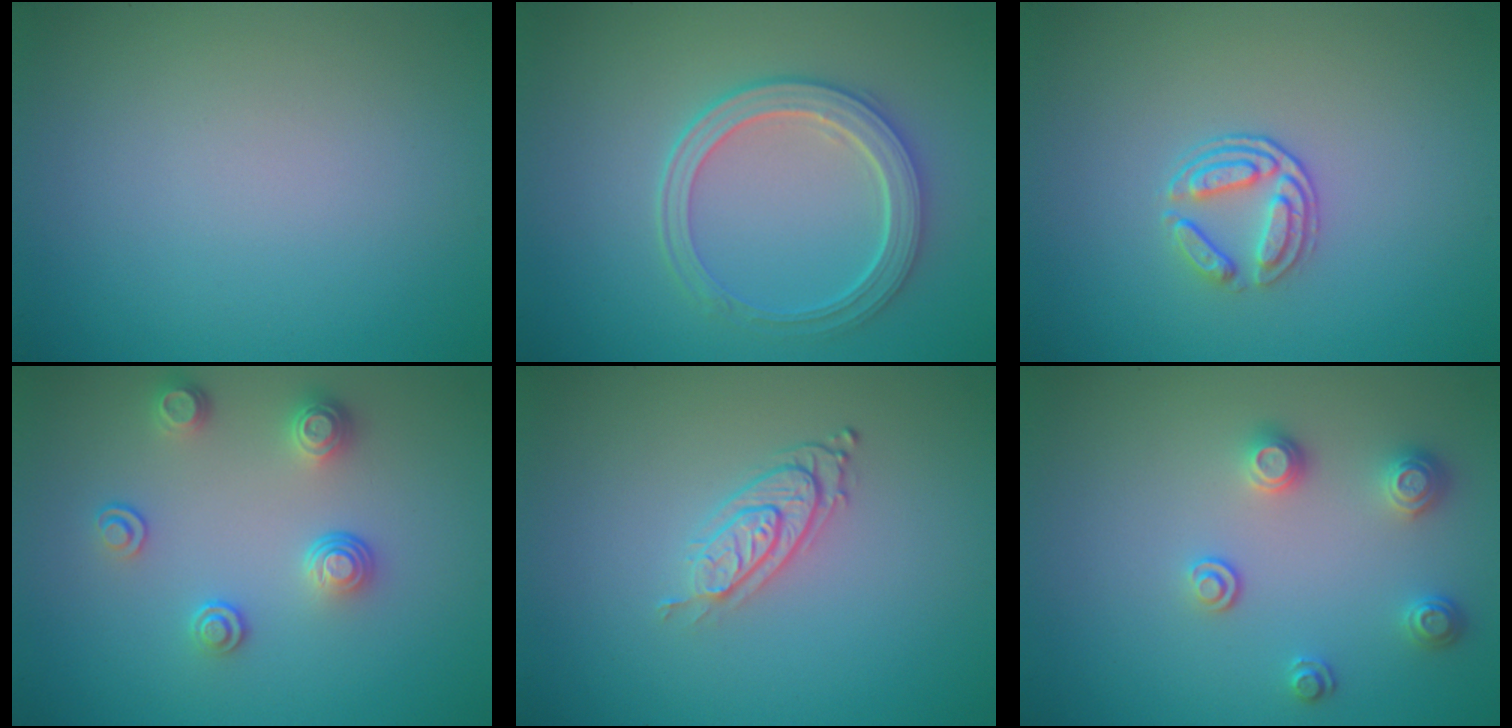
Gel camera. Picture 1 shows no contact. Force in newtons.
{"total": 4.3, "press": 3.7, "slide": 2.2}
{"total": 2.4, "press": 1.9, "slide": 1.5}
{"total": 2.9, "press": 2.6, "slide": 1.4}
{"total": 3.0, "press": 2.0, "slide": 2.2}
{"total": 2.3, "press": 2.3, "slide": 0.6}